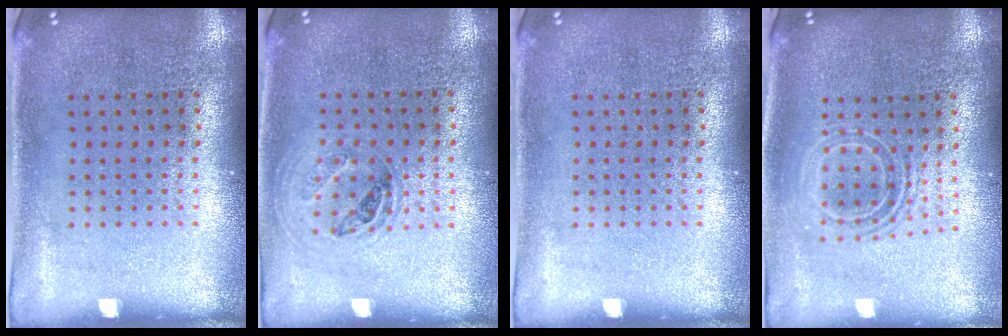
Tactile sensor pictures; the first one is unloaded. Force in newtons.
{"total": 1.0, "press": 0.9, "slide": 0.4}
{"total": 0.0}
{"total": 1.8, "press": 1.3, "slide": 1.2}